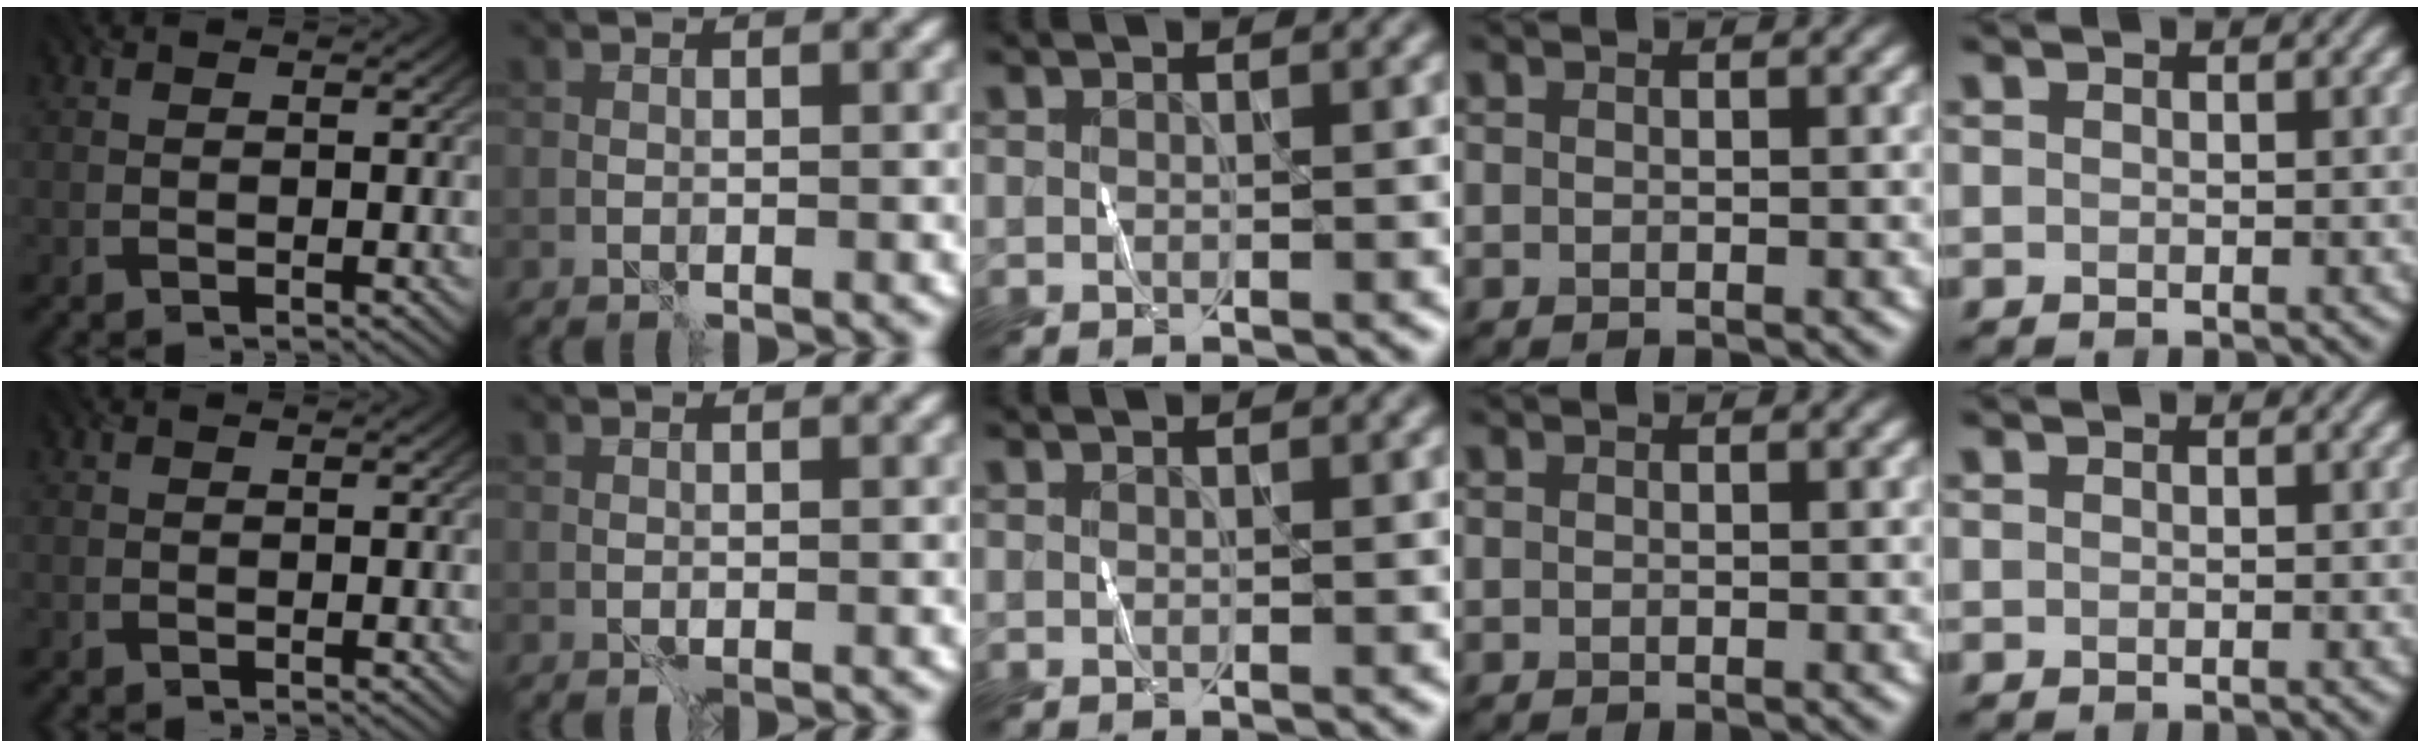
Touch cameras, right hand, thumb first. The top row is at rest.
{}